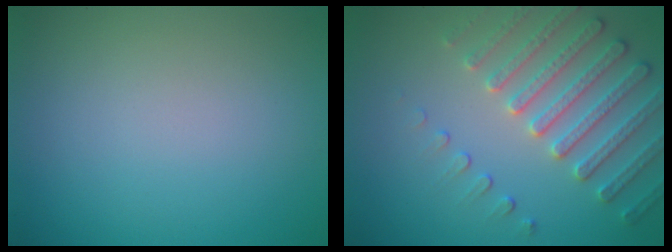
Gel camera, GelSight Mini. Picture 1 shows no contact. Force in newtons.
{"total": 4.6, "press": 4.2, "slide": 1.9}